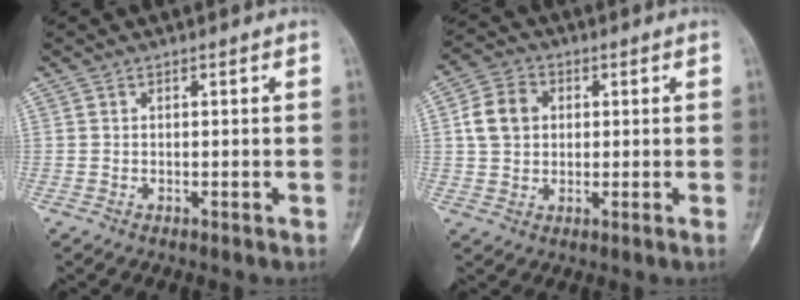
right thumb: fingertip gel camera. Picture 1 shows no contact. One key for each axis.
{"total": 7.2, "fx": 1.3, "fy": 5.7, "fz": 4.2, "tx": -0.067, "ty": 0.010, "tz": 0.018}